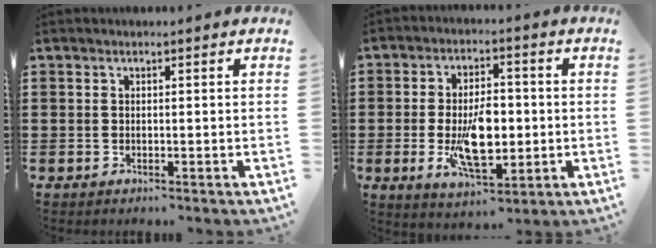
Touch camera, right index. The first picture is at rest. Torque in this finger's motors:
{"motor_torque": [1.99, 0.15, 0.39, 0.21]}